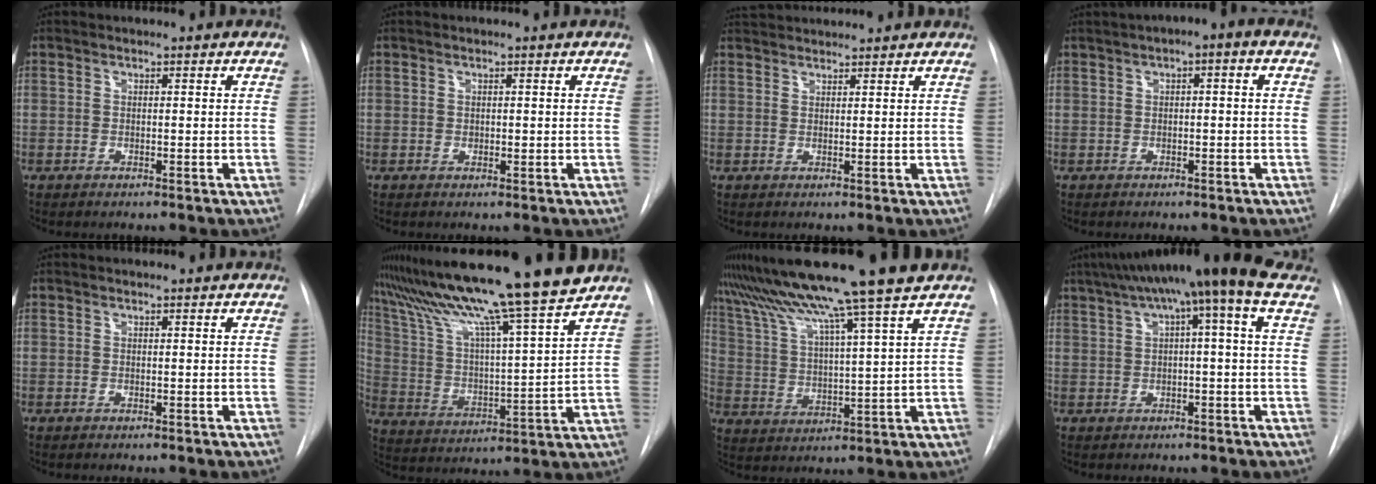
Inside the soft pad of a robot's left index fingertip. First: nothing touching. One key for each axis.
{"total": 0.5, "fx": 0.2, "fy": 0.3, "fz": 0.3, "tx": 0.001, "ty": 0.000, "tz": 0.003}
{"total": 6.0, "fx": 5.8, "fy": 0.4, "fz": 1.3, "tx": -0.024, "ty": 0.039, "tz": 0.090}
{"total": 4.2, "fx": 1.6, "fy": 0.8, "fz": 3.8, "tx": -0.055, "ty": 0.022, "tz": 0.018}
{"total": 0.9, "fx": 0.9, "fy": 0.0, "fz": 0.2, "tx": -0.005, "ty": 0.012, "tz": 0.014}
{"total": 19.6, "fx": 16.6, "fy": -1.9, "fz": 10.2, "tx": -0.184, "ty": -0.020, "tz": 0.274}
{"total": 15.5, "fx": 12.4, "fy": -2.7, "fz": 8.9, "tx": -0.155, "ty": -0.004, "tz": 0.204}
{"total": 13.8, "fx": 8.6, "fy": 0.5, "fz": 10.7, "tx": -0.178, "ty": 0.061, "tz": 0.117}